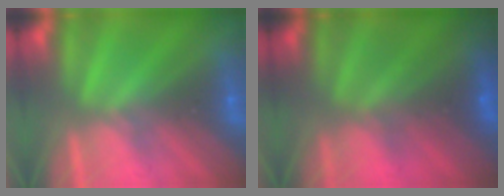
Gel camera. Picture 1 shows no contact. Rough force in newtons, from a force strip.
{"total": 7.6}